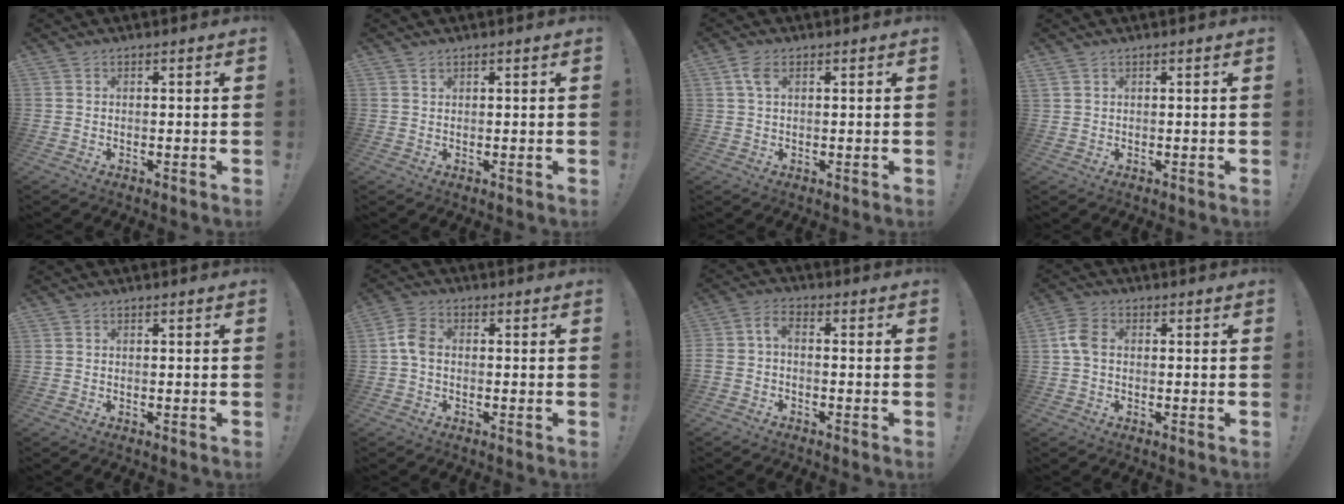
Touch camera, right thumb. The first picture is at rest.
{"total": 0.7, "force": [0.6, 0.3, 0.3], "torque": [-0.002, -0.003, 0.011]}
{"total": 3.7, "force": [1.3, 1.8, 3.0], "torque": [-0.058, 0.003, 0.022]}
{"total": 0.9, "force": [0.6, 0.5, 0.4], "torque": [-0.015, 0.002, 0.013]}
{"total": 0.0}
{"total": 5.5, "force": [-0.4, 3.5, 4.1], "torque": [-0.089, 0.015, -0.005]}
{"total": 3.8, "force": [-1.2, 1.8, 3.1], "torque": [-0.084, -0.004, -0.027]}
{"total": 5.6, "force": [0.2, 3.8, 4.1], "torque": [-0.092, 0.013, 0.006]}